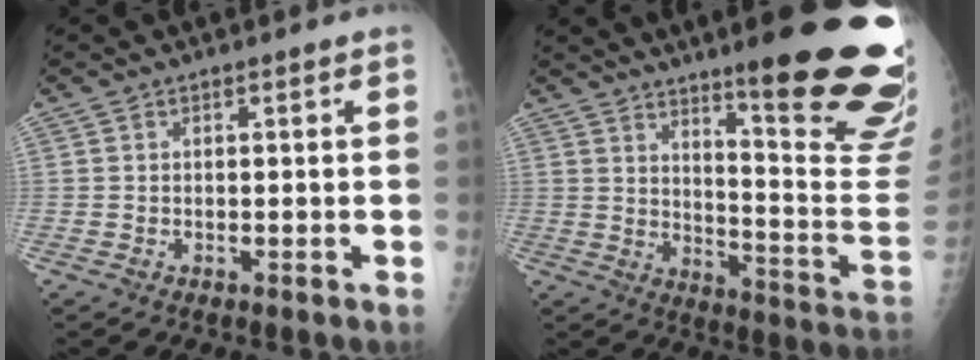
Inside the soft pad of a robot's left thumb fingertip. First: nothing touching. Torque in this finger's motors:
{"motor_torque": [2.93, 0.80, 1.34, -1.43, 0.31]}